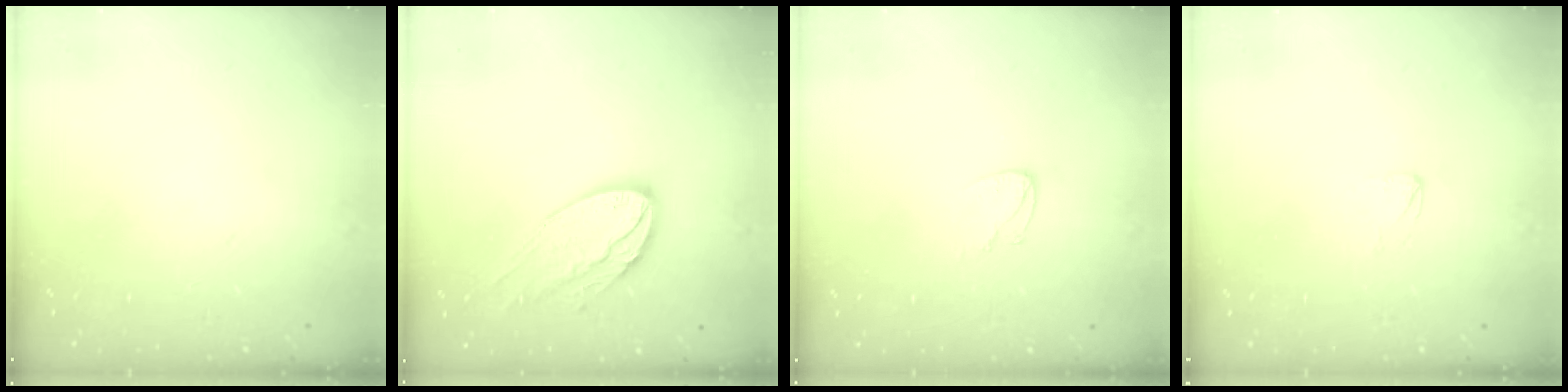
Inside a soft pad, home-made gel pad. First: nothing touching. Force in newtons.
{"total": 15.1, "press": 15.1, "slide": 1.4}
{"total": 4.3, "press": 4.2, "slide": 0.5}
{"total": 2.1, "press": 2.1, "slide": 0.2}